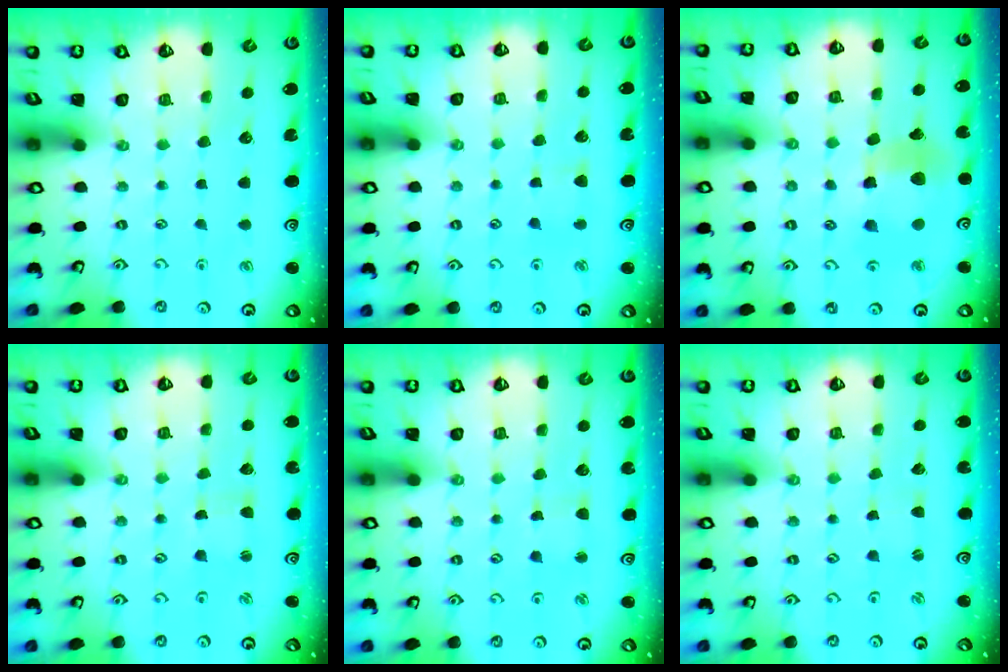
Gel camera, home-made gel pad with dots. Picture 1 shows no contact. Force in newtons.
{"total": 3.3, "press": 3.2, "slide": 0.5}
{"total": 10.3, "press": 10.2, "slide": 1.3}
{"total": 1.6, "press": 1.6, "slide": 0.3}
{"total": 2.5, "press": 2.5, "slide": 0.5}
{"total": 0.0}